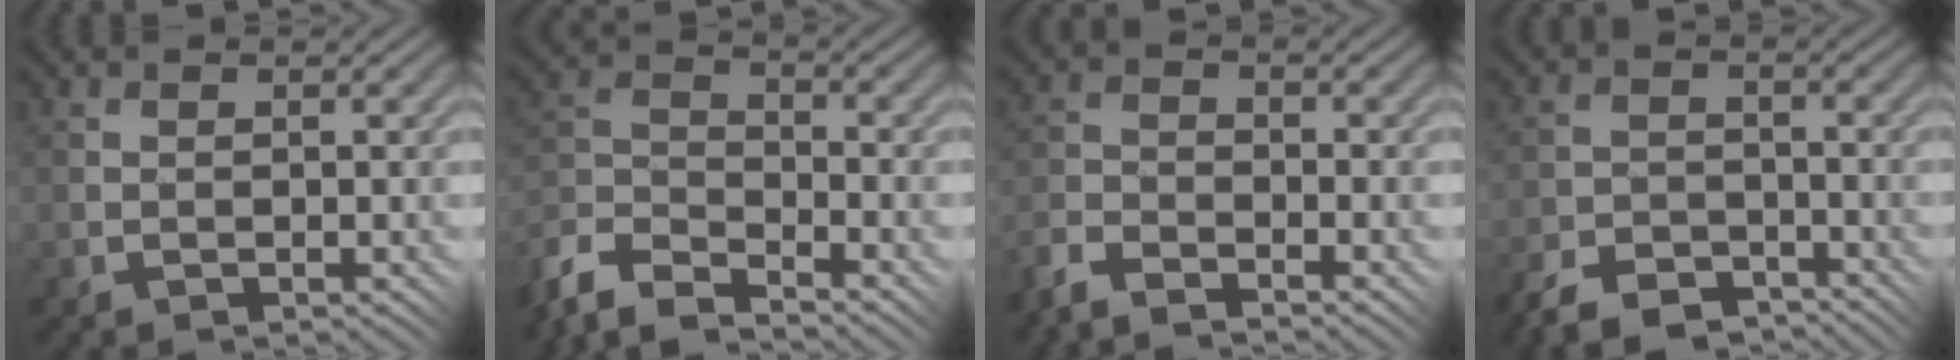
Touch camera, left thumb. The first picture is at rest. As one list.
[{"total": 9.4, "force": [-8.2, 2.7, 3.6], "torque": [-0.079, -0.003, -0.172]}, {"total": 4.6, "force": [-4.1, 1.3, 1.6], "torque": [-0.036, 0.000, -0.094]}, {"total": 6.7, "force": [-5.9, 2.3, 2.1], "torque": [-0.041, -0.006, -0.116]}]